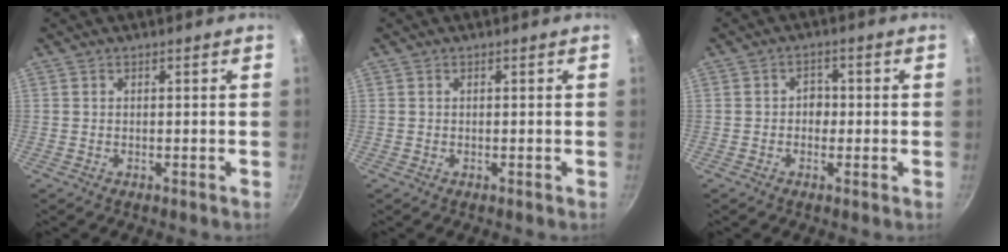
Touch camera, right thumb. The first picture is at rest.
{"total": 0.0}
{"total": 2.9, "force": [-0.3, 2.4, 1.6], "torque": [-0.006, 0.006, -0.009]}